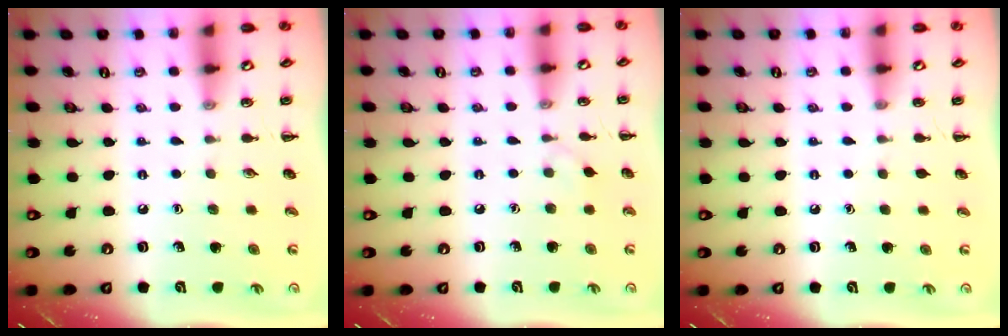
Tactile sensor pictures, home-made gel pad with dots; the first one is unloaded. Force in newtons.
{"total": 2.9, "press": 2.7, "slide": 1.1}
{"total": 0.0}